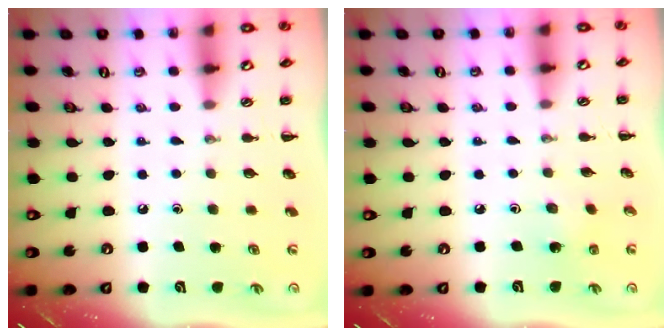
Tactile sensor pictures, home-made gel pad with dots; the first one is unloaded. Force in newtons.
{"total": 1.1, "press": 1.0, "slide": 0.5}